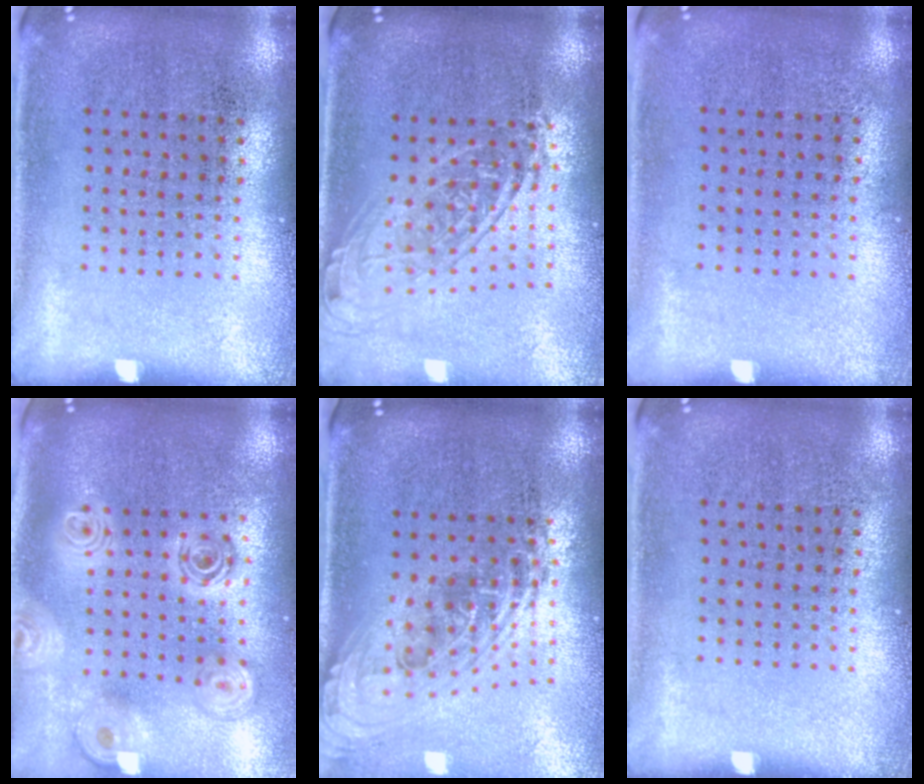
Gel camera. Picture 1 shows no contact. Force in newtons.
{"total": 1.8, "press": 1.4, "slide": 1.0}
{"total": 0.0}
{"total": 2.3, "press": 1.8, "slide": 1.4}
{"total": 2.2, "press": 1.6, "slide": 1.5}
{"total": 0.0}